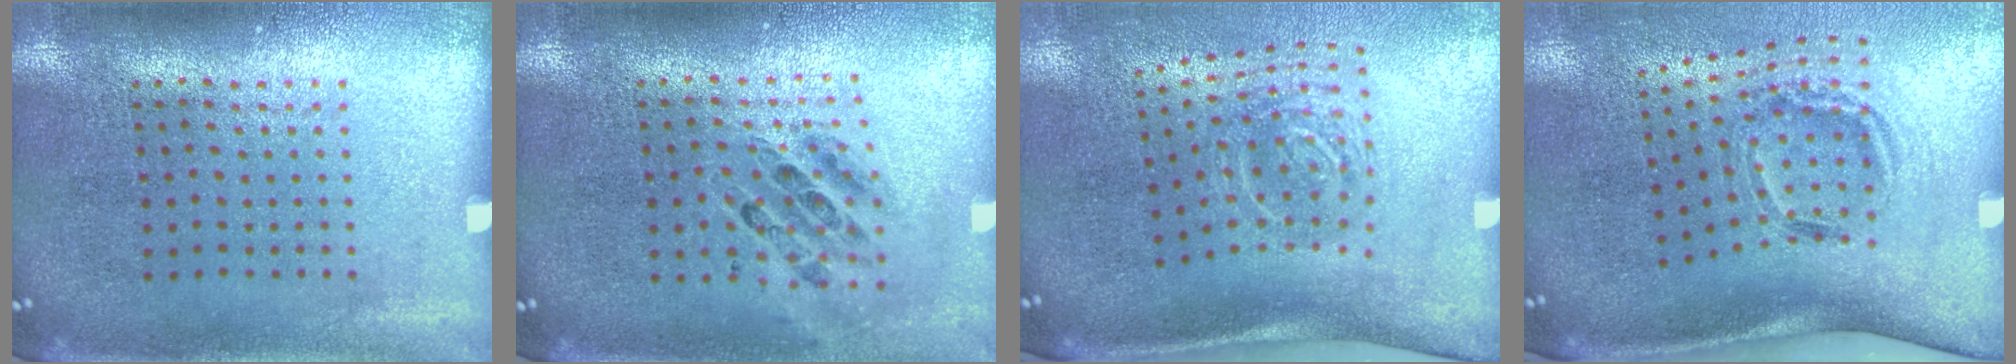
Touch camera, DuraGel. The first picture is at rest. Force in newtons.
{"total": 0.6, "press": 0.6, "slide": 0.1}
{"total": 2.0, "press": 1.3, "slide": 1.5}
{"total": 2.0, "press": 1.2, "slide": 1.5}